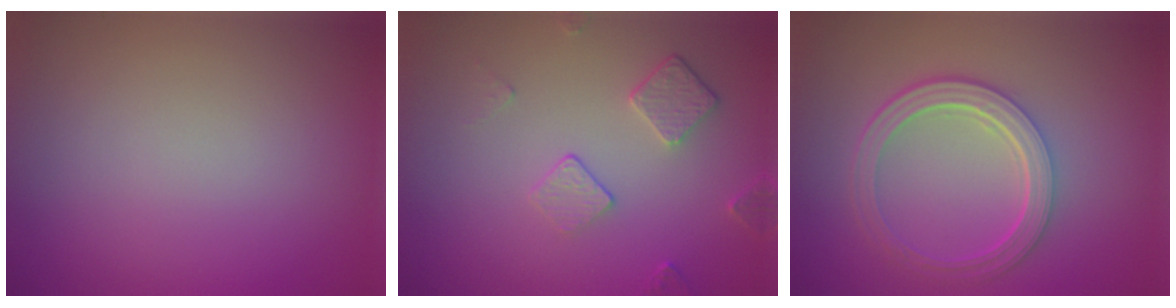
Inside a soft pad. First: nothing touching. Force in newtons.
{"total": 2.3, "press": 1.6, "slide": 1.6}
{"total": 4.9, "press": 3.7, "slide": 3.3}